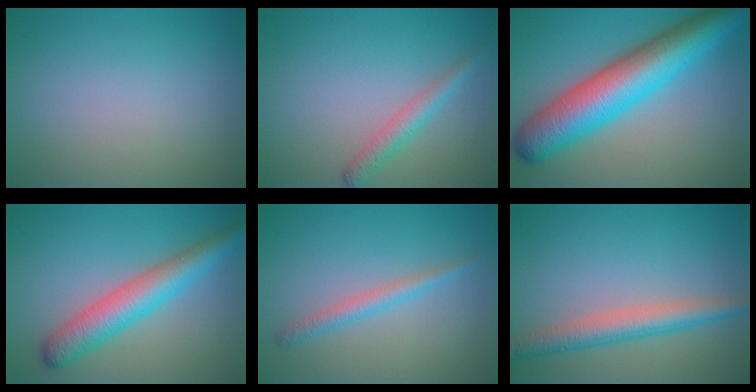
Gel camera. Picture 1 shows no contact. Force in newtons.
{"total": 2.2, "press": 2.2, "slide": 0.1}
{"total": 10.9, "press": 10.9, "slide": 0.1}
{"total": 5.5, "press": 5.5, "slide": 0.3}
{"total": 1.8, "press": 1.8, "slide": 0.1}
{"total": 4.0, "press": 4.0, "slide": 0.2}